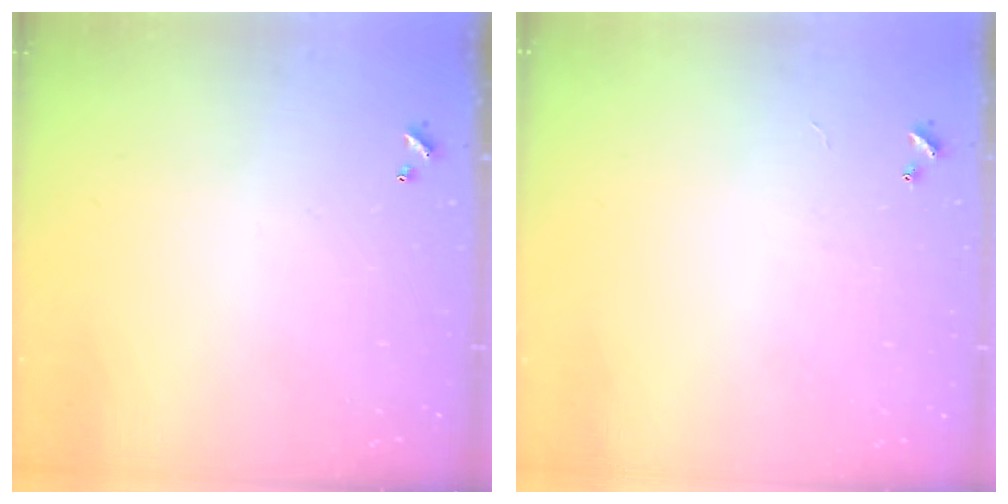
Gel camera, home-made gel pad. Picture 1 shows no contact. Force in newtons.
{"total": 2.4, "press": 2.4, "slide": 0.3}